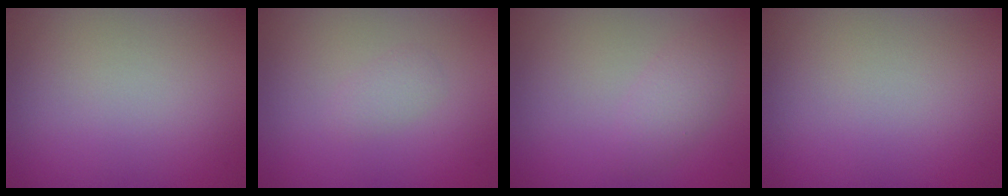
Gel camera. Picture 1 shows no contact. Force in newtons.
{"total": 1.1, "press": 1.1, "slide": 0.1}
{"total": 2.0, "press": 2.0, "slide": 0.2}
{"total": 0.0}